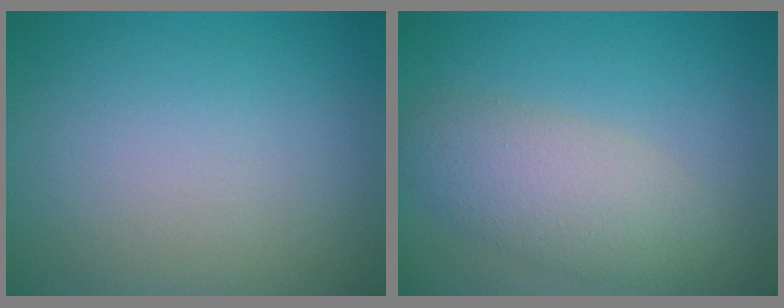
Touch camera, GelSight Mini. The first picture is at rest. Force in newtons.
{"total": 4.7, "press": 4.7, "slide": 0.3}